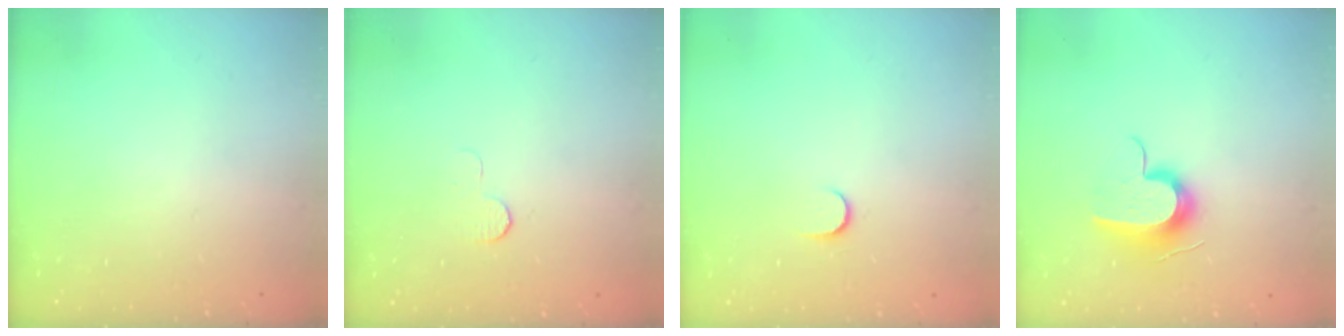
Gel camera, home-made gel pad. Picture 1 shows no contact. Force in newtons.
{"total": 3.7, "press": 3.7, "slide": 0.3}
{"total": 3.9, "press": 3.9, "slide": 0.5}
{"total": 11.3, "press": 11.3, "slide": 0.4}